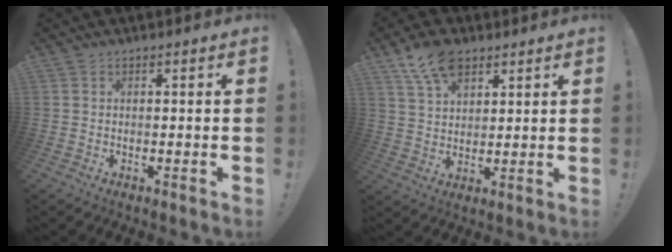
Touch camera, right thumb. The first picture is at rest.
{"total": 10.5, "force": [6.6, 6.0, 5.6], "torque": [-0.094, -0.025, 0.125]}